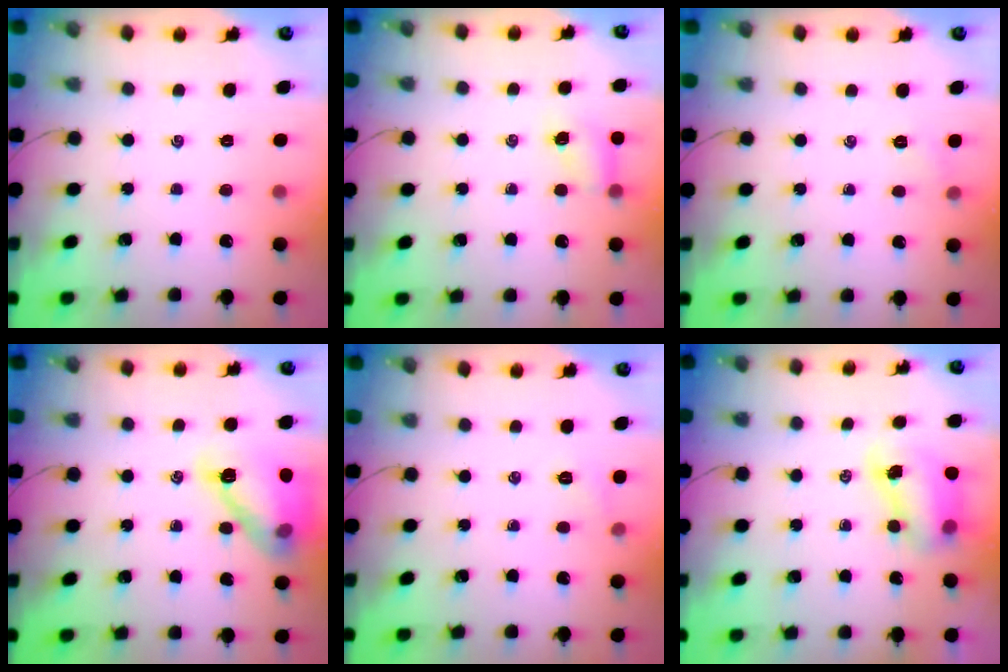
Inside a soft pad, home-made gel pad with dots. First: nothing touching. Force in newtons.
{"total": 5.0, "press": 4.8, "slide": 1.3}
{"total": 4.4, "press": 4.1, "slide": 1.4}
{"total": 13.9, "press": 13.9, "slide": 0.6}
{"total": 4.2, "press": 4.0, "slide": 1.1}
{"total": 7.2, "press": 7.1, "slide": 1.3}